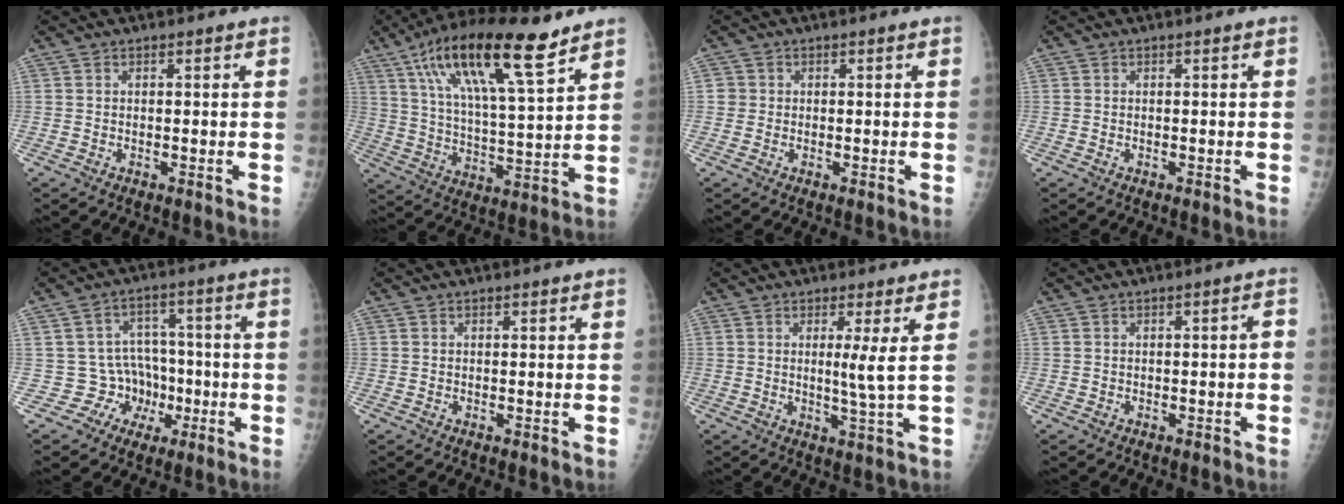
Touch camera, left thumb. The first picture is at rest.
{"total": 20.4, "force": [12.1, 5.1, 15.6], "torque": [-0.268, -0.032, 0.215]}
{"total": 1.4, "force": [0.0, 1.4, 0.1], "torque": [0.007, 0.005, -0.001]}
{"total": 0.0}
{"total": 7.6, "force": [-2.2, 7.2, 1.0], "torque": [0.048, 0.033, -0.034]}
{"total": 0.0}
{"total": 4.5, "force": [1.2, -1.2, 4.1], "torque": [-0.082, -0.023, 0.020]}
{"total": 1.4, "force": [-0.6, 0.7, 1.1], "torque": [-0.013, 0.017, -0.010]}